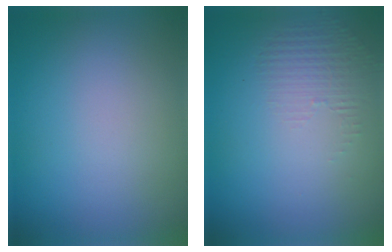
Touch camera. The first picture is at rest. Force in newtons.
{"total": 1.4, "press": 0.1, "slide": 1.4}